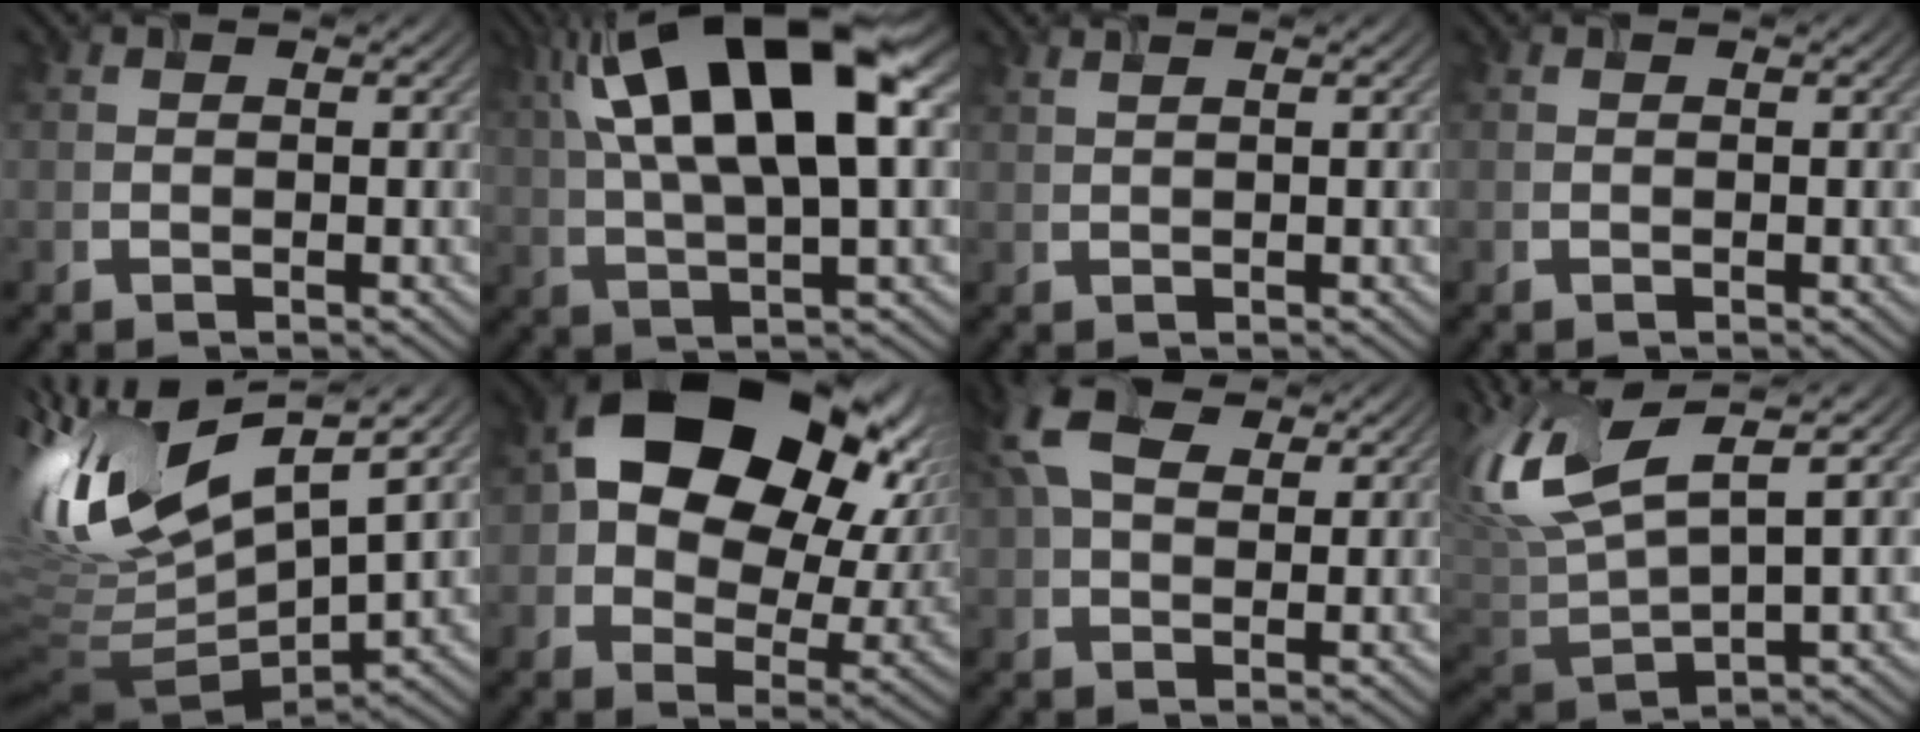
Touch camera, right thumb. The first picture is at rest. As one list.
[{"total": 17.6, "force": [6.3, 5.9, 15.3], "torque": [-0.297, 0.030, 0.104]}, {"total": 1.3, "force": [0.9, 0.1, 0.8], "torque": [-0.018, 0.005, 0.013]}, {"total": 0.0}, {"total": 16.0, "force": [4.3, 5.8, 14.3], "torque": [-0.325, 0.013, 0.086]}, {"total": 18.2, "force": [5.7, 12.4, 12.1], "torque": [-0.194, 0.001, 0.110]}, {"total": 9.5, "force": [4.4, 5.2, 6.5], "torque": [-0.172, 0.027, 0.085]}, {"total": 10.8, "force": [3.6, 3.7, 9.5], "torque": [-0.230, 0.017, 0.068]}]